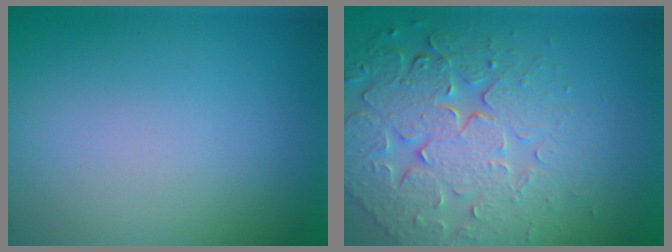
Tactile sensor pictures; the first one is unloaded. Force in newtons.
{"total": 8.0, "press": 5.7, "slide": 5.5}